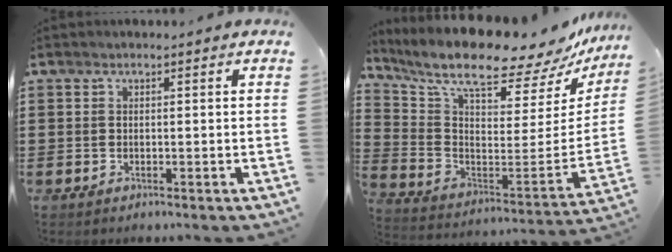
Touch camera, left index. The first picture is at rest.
{"total": 10.6, "force": [8.9, 1.7, 5.5], "torque": [-0.131, -0.083, 0.149]}